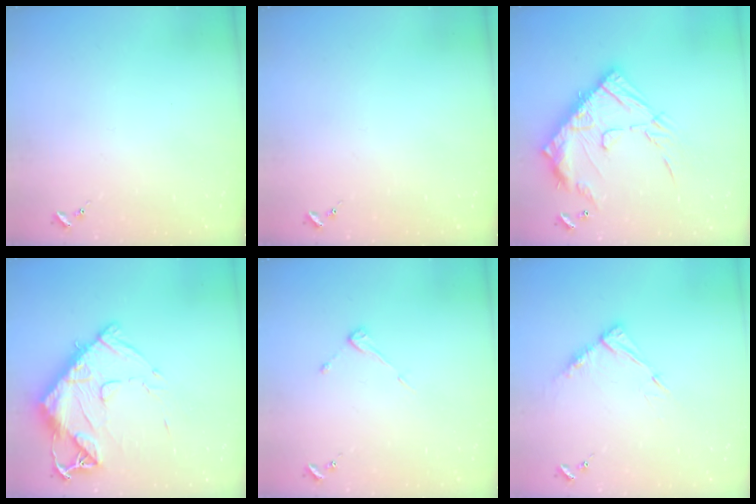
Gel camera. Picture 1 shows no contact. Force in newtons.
{"total": 0.0}
{"total": 21.0, "press": 21.0, "slide": 1.6}
{"total": 14.4, "press": 14.3, "slide": 1.4}
{"total": 4.2, "press": 4.2, "slide": 0.3}
{"total": 9.4, "press": 9.4, "slide": 0.6}